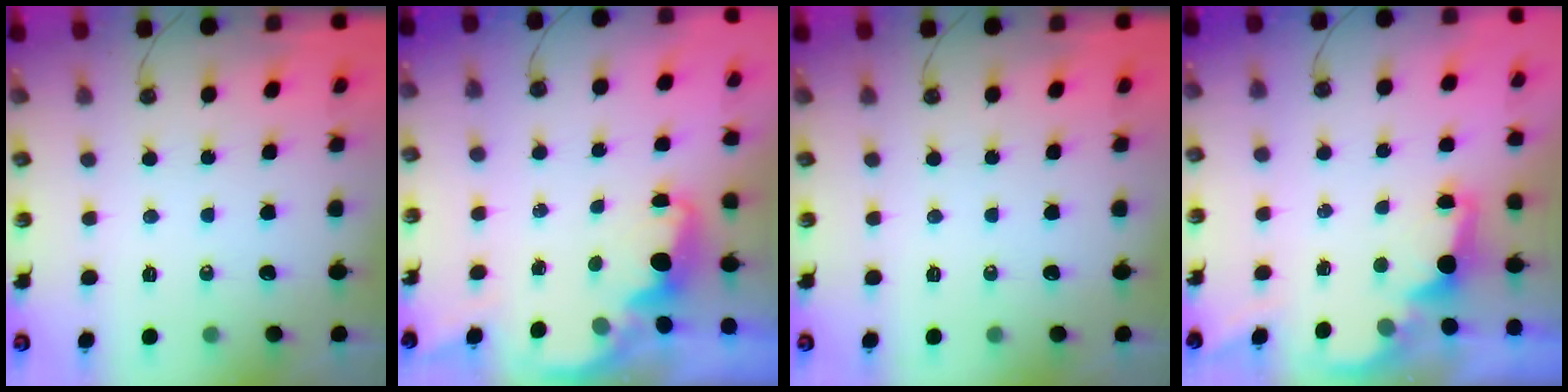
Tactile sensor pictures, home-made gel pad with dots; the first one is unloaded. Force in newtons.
{"total": 1.8, "press": 1.7, "slide": 0.7}
{"total": 0.0}
{"total": 2.0, "press": 1.9, "slide": 0.8}